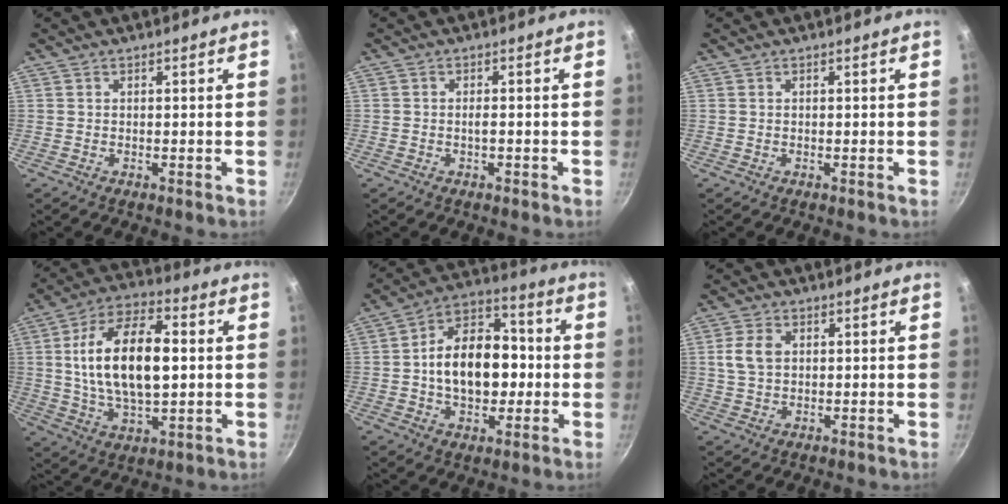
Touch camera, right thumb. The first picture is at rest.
{"total": 1.0, "force": [-0.4, 0.5, 0.8], "torque": [-0.011, 0.002, -0.009]}
{"total": 0.0}
{"total": 19.4, "force": [1.9, 9.6, 16.8], "torque": [-0.288, 0.011, 0.033]}
{"total": 16.9, "force": [-0.6, 10.8, 12.9], "torque": [-0.175, 0.034, -0.013]}
{"total": 5.3, "force": [1.0, 3.7, 3.6], "torque": [-0.073, 0.003, 0.020]}